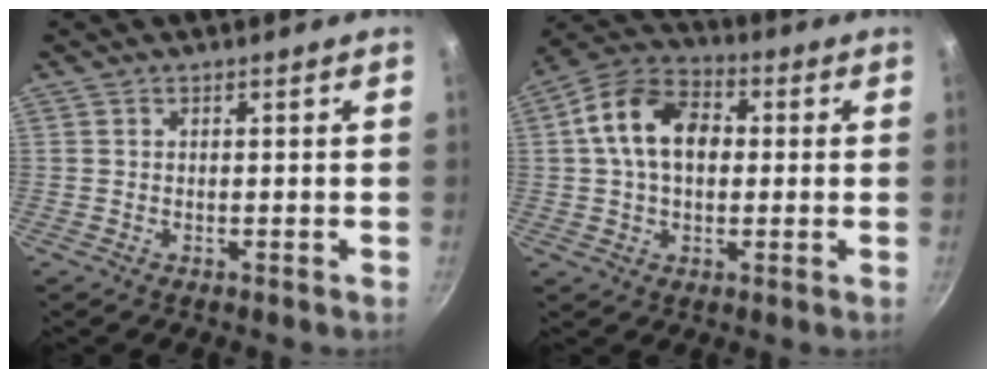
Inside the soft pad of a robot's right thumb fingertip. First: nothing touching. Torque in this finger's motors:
{"motor_torque": [0.25, 2.62, 0.98, -0.28, 0.43]}